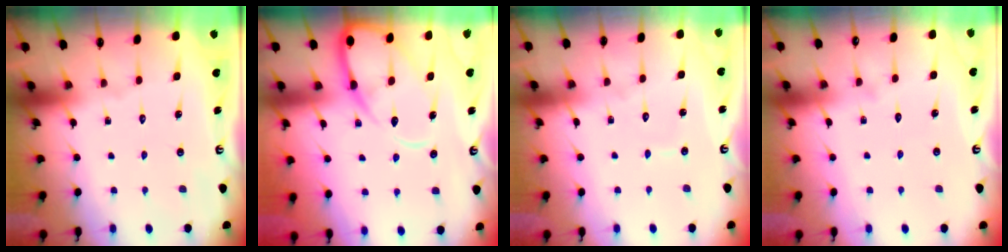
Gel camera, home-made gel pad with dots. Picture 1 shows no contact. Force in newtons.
{"total": 11.8, "press": 11.7, "slide": 1.2}
{"total": 2.6, "press": 2.6, "slide": 0.3}
{"total": 2.6, "press": 2.6, "slide": 0.3}